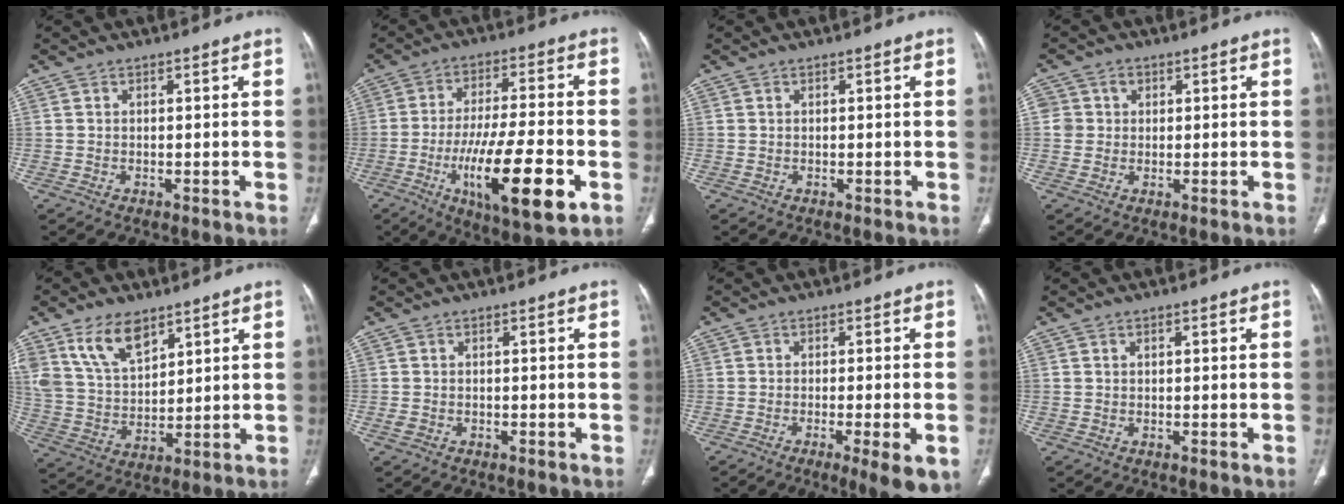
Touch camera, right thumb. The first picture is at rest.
{"total": 18.7, "force": [-6.3, 5.1, 16.9], "torque": [-0.289, 0.008, -0.093]}
{"total": 0.0}
{"total": 3.8, "force": [0.8, 3.6, 0.6], "torque": [0.012, 0.003, 0.014]}
{"total": 11.5, "force": [7.1, 6.1, 6.6], "torque": [-0.107, -0.031, 0.149]}
{"total": 1.0, "force": [-0.4, 0.8, 0.5], "torque": [-0.014, 0.002, -0.007]}
{"total": 8.3, "force": [-3.5, 1.4, 7.4], "torque": [-0.104, -0.011, -0.050]}
{"total": 0.6, "force": [0.2, 0.4, 0.4], "torque": [-0.008, 0.001, 0.003]}